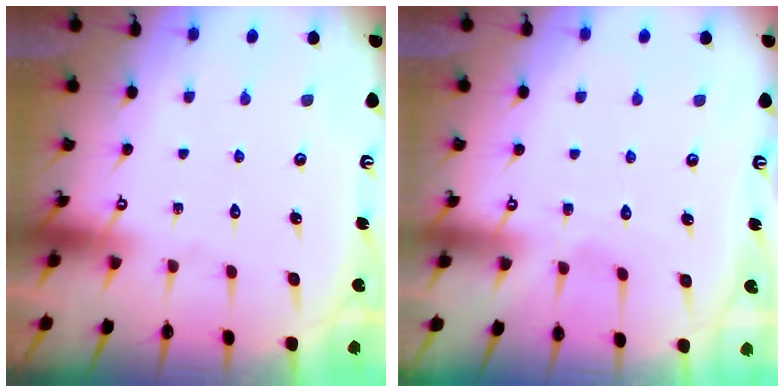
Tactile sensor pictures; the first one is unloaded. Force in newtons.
{"total": 3.4, "press": 3.3, "slide": 0.4}